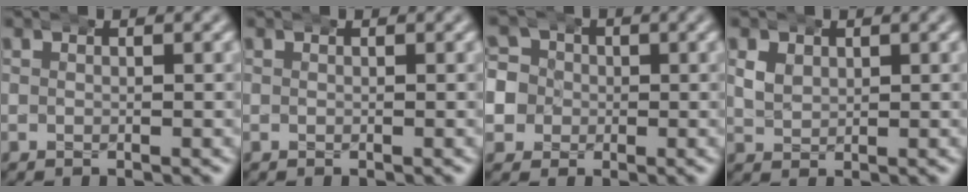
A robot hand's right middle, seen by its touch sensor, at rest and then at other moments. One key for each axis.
{"total": 0.0}
{"total": 7.0, "fx": 0.3, "fy": 6.6, "fz": 2.1, "tx": -0.057, "ty": -0.014, "tz": -0.001}
{"total": 1.6, "fx": 0.8, "fy": 1.4, "fz": 0.3, "tx": -0.009, "ty": -0.005, "tz": 0.020}